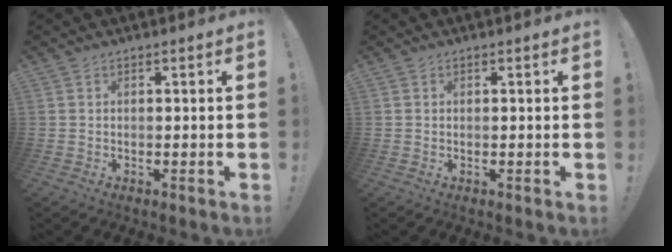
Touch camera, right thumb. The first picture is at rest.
{"total": 0.0}